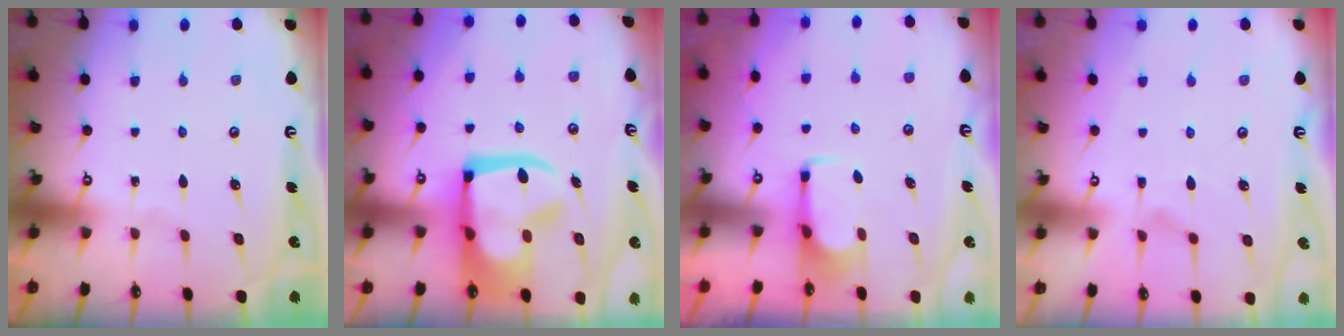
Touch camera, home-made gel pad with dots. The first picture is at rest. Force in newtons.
{"total": 12.2, "press": 12.0, "slide": 1.7}
{"total": 3.7, "press": 3.7, "slide": 0.6}
{"total": 2.5, "press": 2.1, "slide": 1.3}